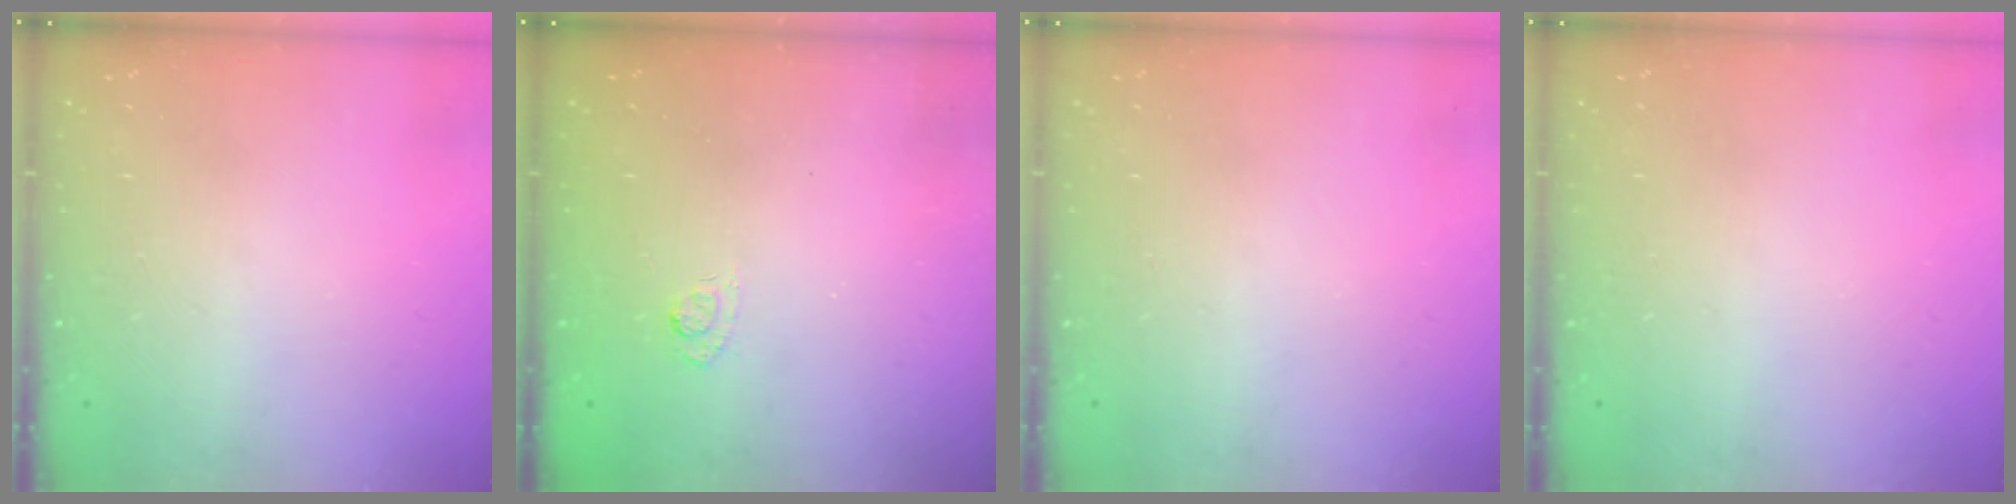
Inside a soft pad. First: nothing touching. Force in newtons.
{"total": 2.7, "press": 2.3, "slide": 1.5}
{"total": 0.0}
{"total": 0.0}